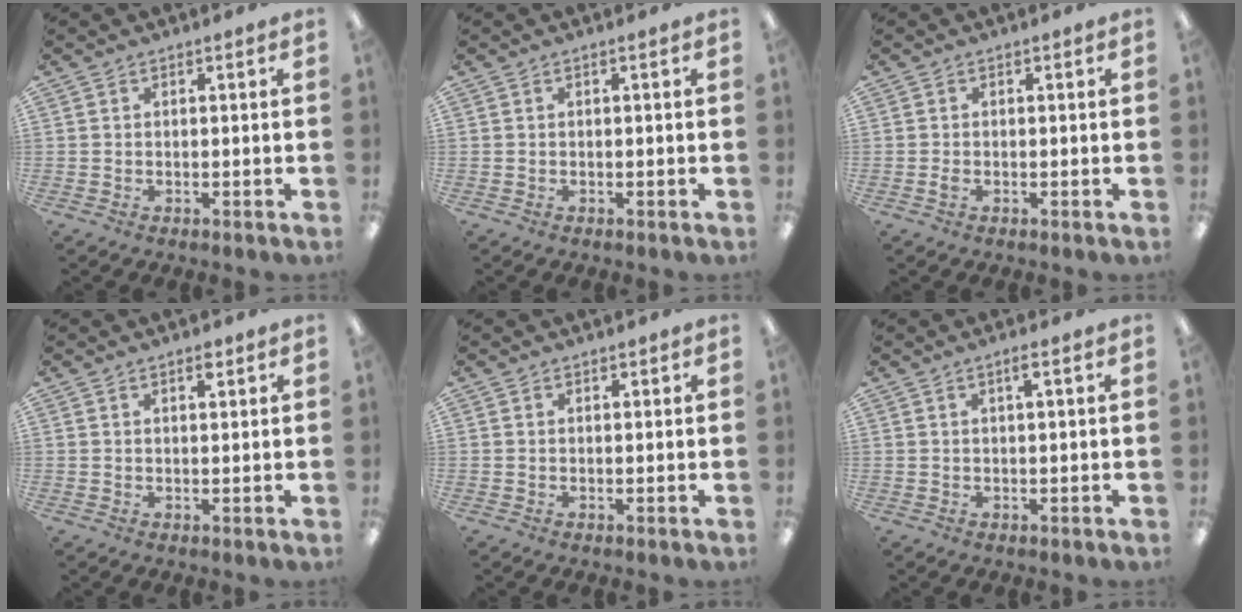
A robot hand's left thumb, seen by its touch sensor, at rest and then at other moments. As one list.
[{"total": 0.0}, {"total": 1.0, "force": [-0.4, 0.7, 0.6], "torque": [-0.011, 0.000, -0.007]}, {"total": 2.0, "force": [1.6, 0.8, 0.9], "torque": [-0.002, -0.008, 0.025]}, {"total": 0.9, "force": [0.7, 0.5, 0.0], "torque": [0.001, 0.001, 0.014]}, {"total": 1.7, "force": [1.0, 0.2, 1.4], "torque": [-0.023, -0.001, 0.014]}]